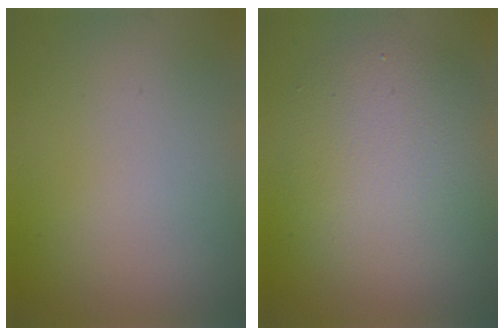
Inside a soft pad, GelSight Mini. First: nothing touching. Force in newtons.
{"total": 5.5, "press": 5.5, "slide": 0.5}